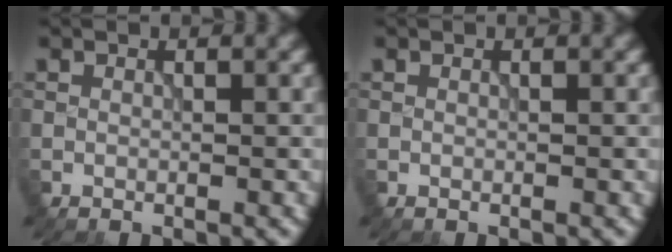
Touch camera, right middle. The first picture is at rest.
{"total": 0.0}